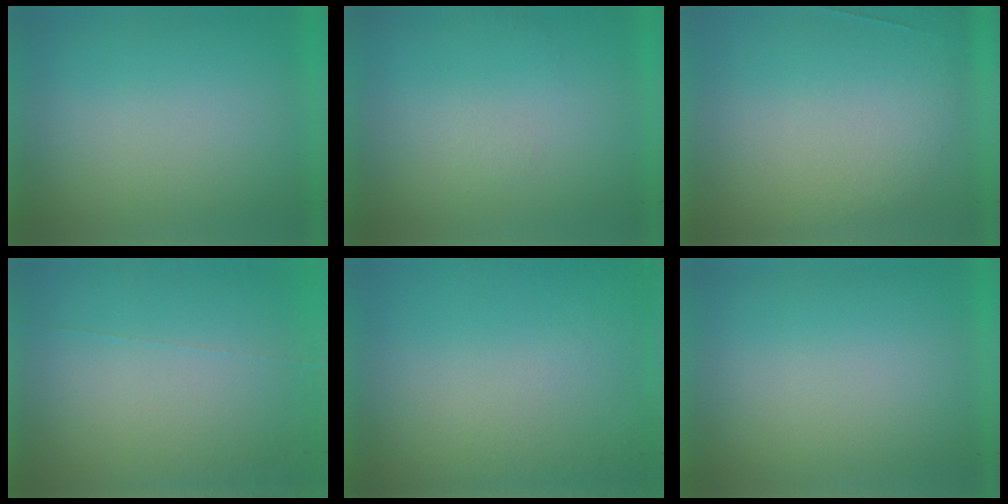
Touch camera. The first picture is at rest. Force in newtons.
{"total": 1.3}
{"total": 2.6}
{"total": 5.9}
{"total": 5.1}
{"total": 0.0}